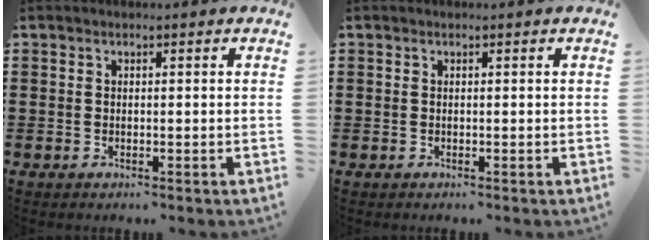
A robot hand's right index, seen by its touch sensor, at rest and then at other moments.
{"total": 0.0}